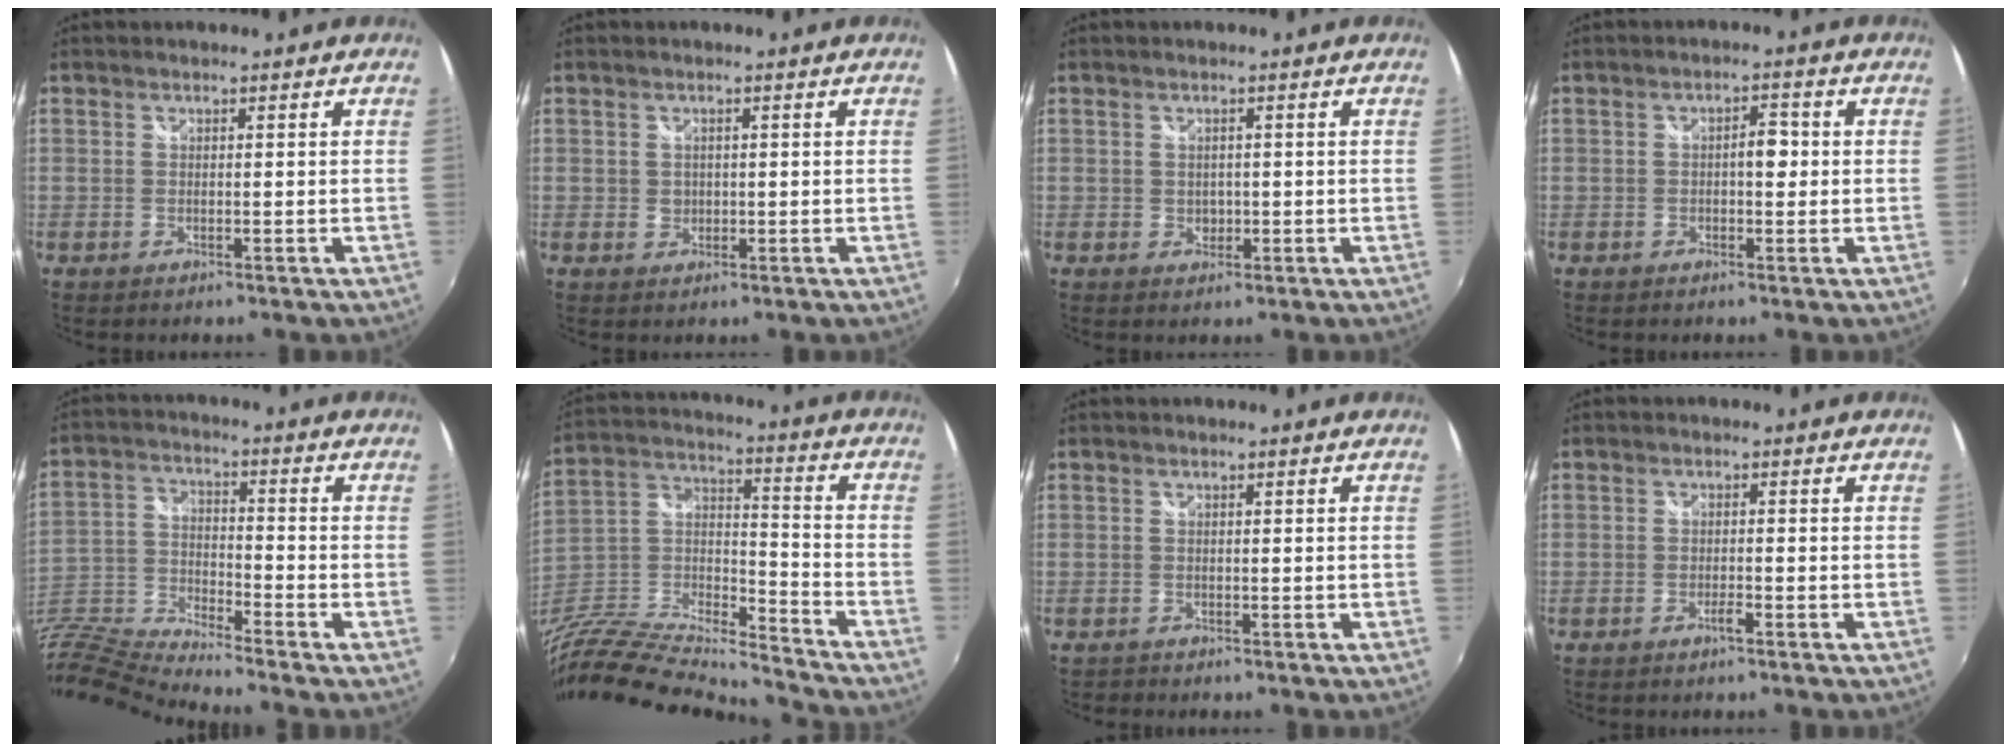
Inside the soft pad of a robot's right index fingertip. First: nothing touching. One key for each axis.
{"total": 1.6, "fx": 0.1, "fy": 1.5, "fz": 0.5, "tx": -0.006, "ty": 0.001, "tz": 0.002}
{"total": 1.7, "fx": -0.1, "fy": 1.5, "fz": 0.8, "tx": -0.009, "ty": 0.000, "tz": 0.000}
{"total": 3.0, "fx": -0.1, "fy": 1.5, "fz": 2.6, "tx": -0.041, "ty": 0.007, "tz": -0.003}
{"total": 12.8, "fx": -11.3, "fy": 2.3, "fz": 5.6, "tx": -0.139, "ty": -0.011, "tz": -0.240}
{"total": 20.3, "fx": -17.6, "fy": 3.7, "fz": 9.3, "tx": -0.203, "ty": -0.011, "tz": -0.333}
{"total": 0.7, "fx": -0.5, "fy": 0.4, "fz": 0.0, "tx": -0.005, "ty": -0.001, "tz": -0.008}
{"total": 1.3, "fx": -0.9, "fy": 0.1, "fz": 1.0, "tx": -0.019, "ty": 0.000, "tz": -0.018}